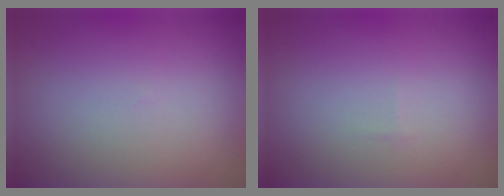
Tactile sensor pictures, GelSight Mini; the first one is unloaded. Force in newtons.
{"total": 0.0}